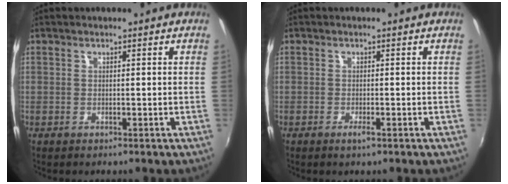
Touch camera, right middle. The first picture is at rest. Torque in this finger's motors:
{"motor_torque": [0.88, -1.26, 0.07, 0.02]}